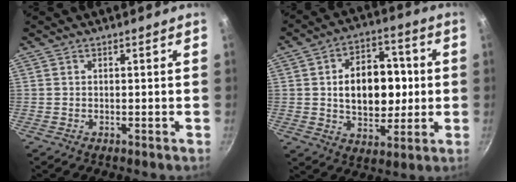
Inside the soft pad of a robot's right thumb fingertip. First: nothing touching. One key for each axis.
{"total": 15.8, "fx": 0.7, "fy": 10.8, "fz": 11.6, "tx": -0.129, "ty": 0.017, "tz": 0.012}